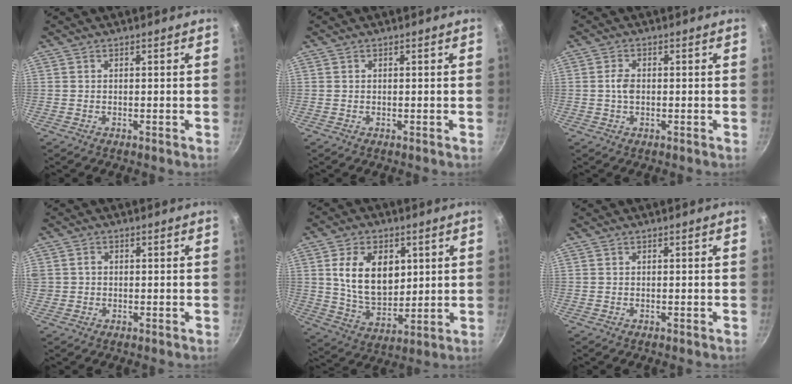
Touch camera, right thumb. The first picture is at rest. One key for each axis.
{"total": 0.0}
{"total": 2.8, "fx": 0.0, "fy": 1.8, "fz": 2.2, "tx": -0.041, "ty": 0.002, "tz": -0.004}
{"total": 2.4, "fx": 0.2, "fy": 2.2, "fz": 1.0, "tx": -0.010, "ty": 0.004, "tz": 0.008}
{"total": 14.2, "fx": 3.7, "fy": 9.2, "fz": 10.2, "tx": -0.143, "ty": -0.021, "tz": 0.077}
{"total": 0.0}